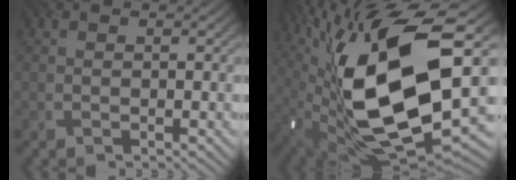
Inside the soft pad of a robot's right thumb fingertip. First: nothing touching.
{"total": 19.9, "force": [2.2, 8.7, 17.8], "torque": [-0.347, -0.003, 0.042]}